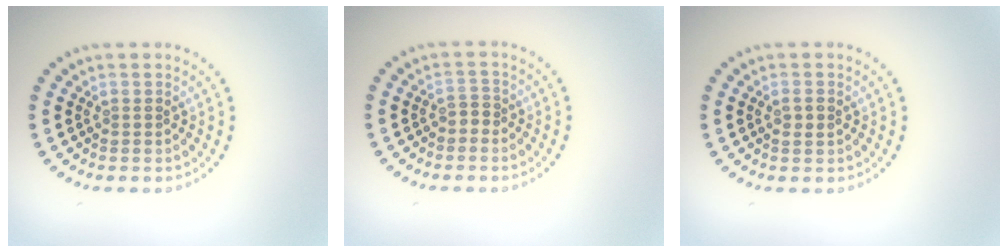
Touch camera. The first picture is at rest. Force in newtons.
{"total": 1.0, "press": 0.8, "slide": 0.5}
{"total": 1.1, "press": 1.1, "slide": 0.3}